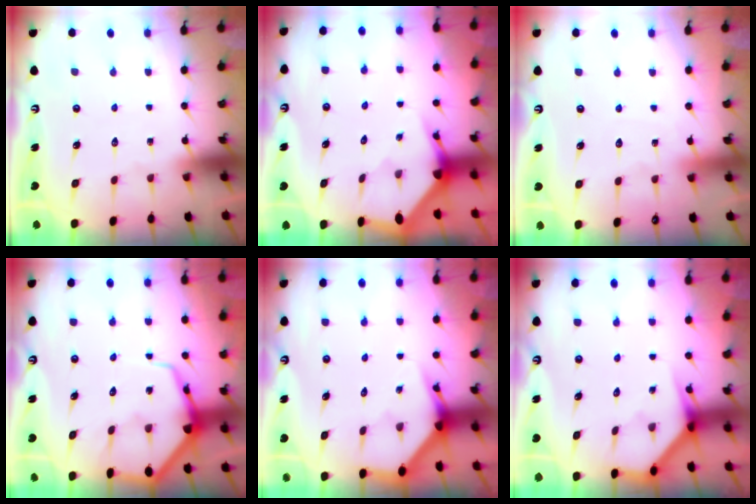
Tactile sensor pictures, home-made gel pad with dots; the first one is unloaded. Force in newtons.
{"total": 3.1, "press": 3.1, "slide": 0.2}
{"total": 2.1, "press": 2.1, "slide": 0.2}
{"total": 8.1, "press": 8.1, "slide": 0.8}
{"total": 4.0, "press": 4.0, "slide": 0.2}
{"total": 3.7, "press": 3.7, "slide": 0.2}